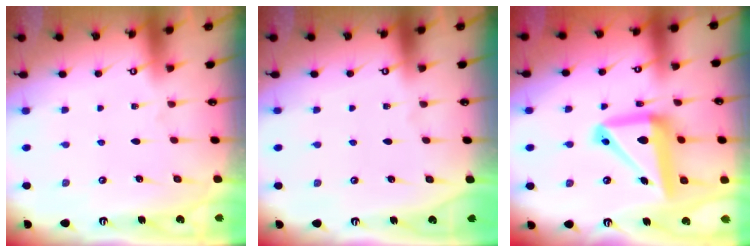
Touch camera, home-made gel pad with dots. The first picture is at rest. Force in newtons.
{"total": 0.0}
{"total": 16.1, "press": 16.0, "slide": 2.1}